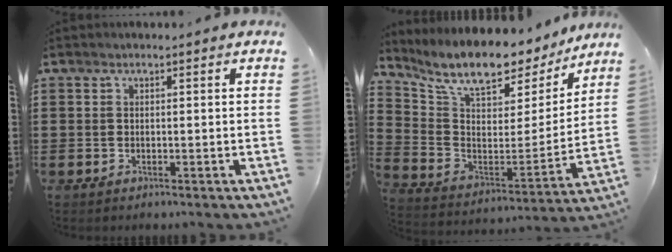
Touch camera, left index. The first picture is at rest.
{"total": 10.2, "force": [8.5, 3.0, 4.7], "torque": [-0.110, -0.064, 0.145]}